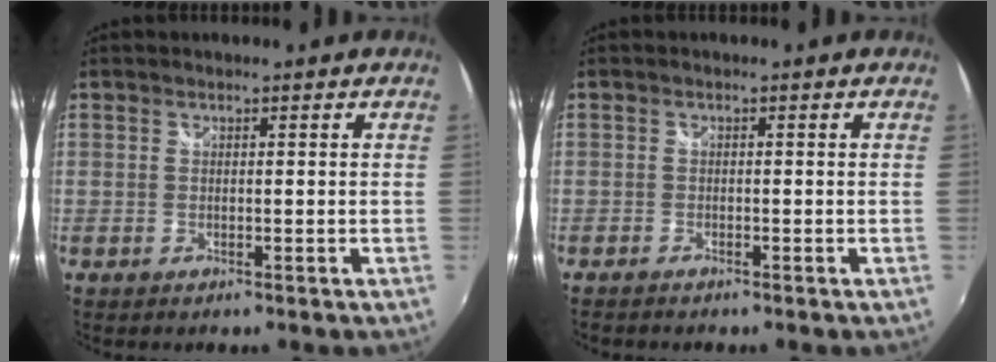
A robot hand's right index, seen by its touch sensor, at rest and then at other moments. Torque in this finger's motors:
{"motor_torque": [-0.21, -0.16, -0.01, 0.00]}